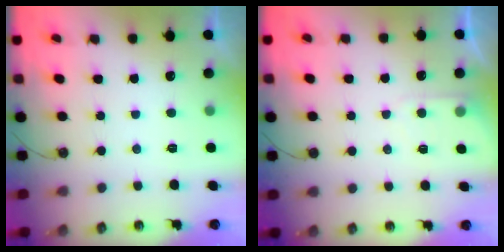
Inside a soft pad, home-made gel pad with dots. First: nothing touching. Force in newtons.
{"total": 4.6, "press": 4.6, "slide": 0.6}